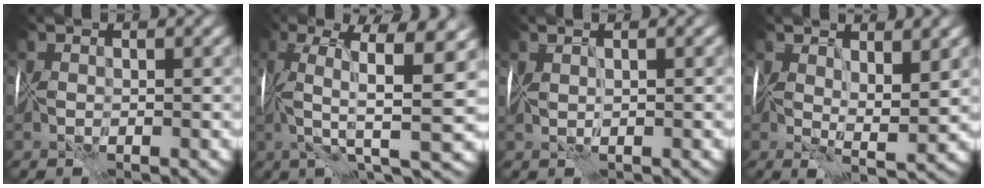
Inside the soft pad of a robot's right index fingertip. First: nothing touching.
{"total": 9.7, "force": [1.5, 1.9, 9.4], "torque": [-0.165, 0.005, 0.023]}
{"total": 0.9, "force": [0.7, -0.5, 0.4], "torque": [-0.005, 0.002, 0.014]}
{"total": 4.0, "force": [1.7, 0.8, 3.5], "torque": [-0.060, -0.010, 0.031]}